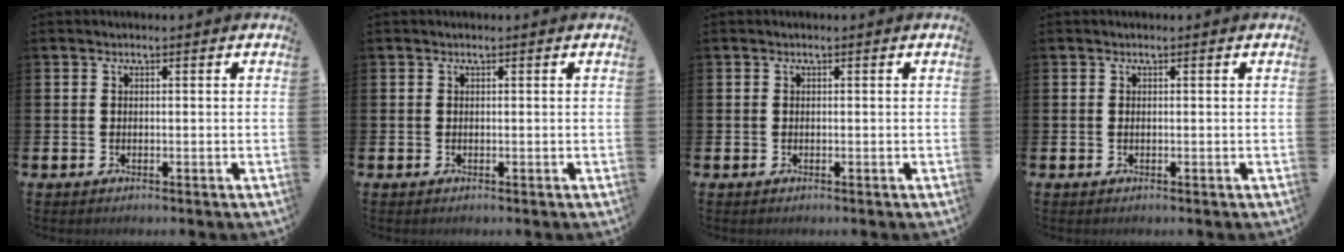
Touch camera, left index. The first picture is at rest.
{"total": 0.0}
{"total": 0.0}
{"total": 0.0}